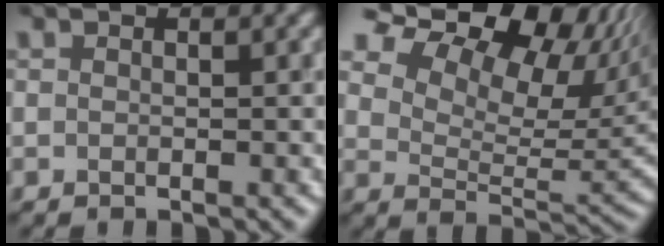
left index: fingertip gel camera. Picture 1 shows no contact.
{"total": 16.2, "force": [10.2, 8.2, 9.5], "torque": [-0.182, 0.061, 0.159]}